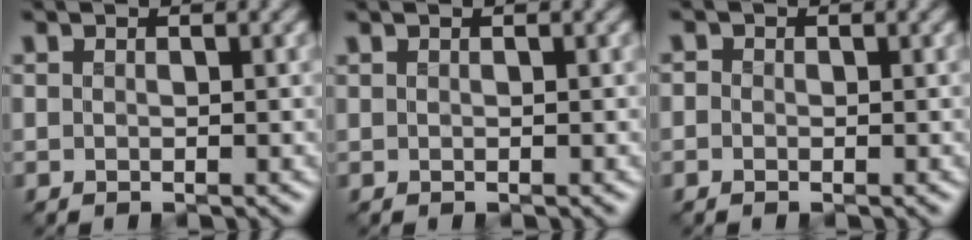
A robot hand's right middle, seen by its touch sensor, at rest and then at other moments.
{"total": 0.0}
{"total": 0.7, "force": [-0.3, 0.6, 0.2], "torque": [0.001, -0.002, -0.008]}